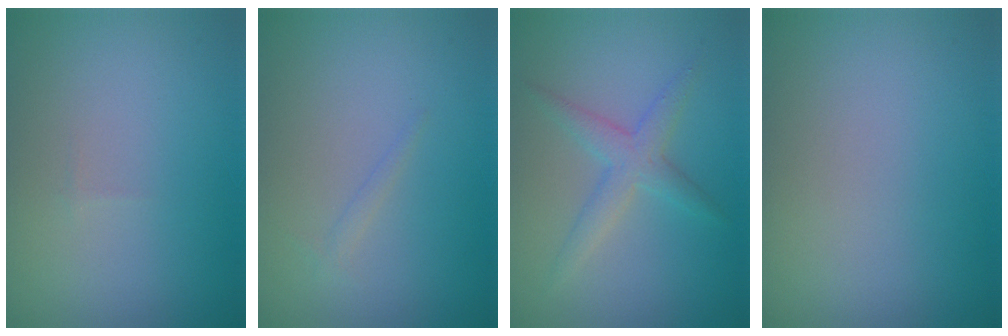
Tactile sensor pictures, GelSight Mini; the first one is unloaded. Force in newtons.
{"total": 0.6, "press": 0.6, "slide": 0.1}
{"total": 2.5, "press": 2.5, "slide": 0.1}
{"total": 0.0}